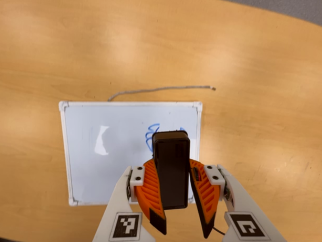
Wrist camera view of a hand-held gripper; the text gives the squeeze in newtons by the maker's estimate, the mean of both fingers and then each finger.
{"total": 11.1, "left": 10.7, "right": 11.5}